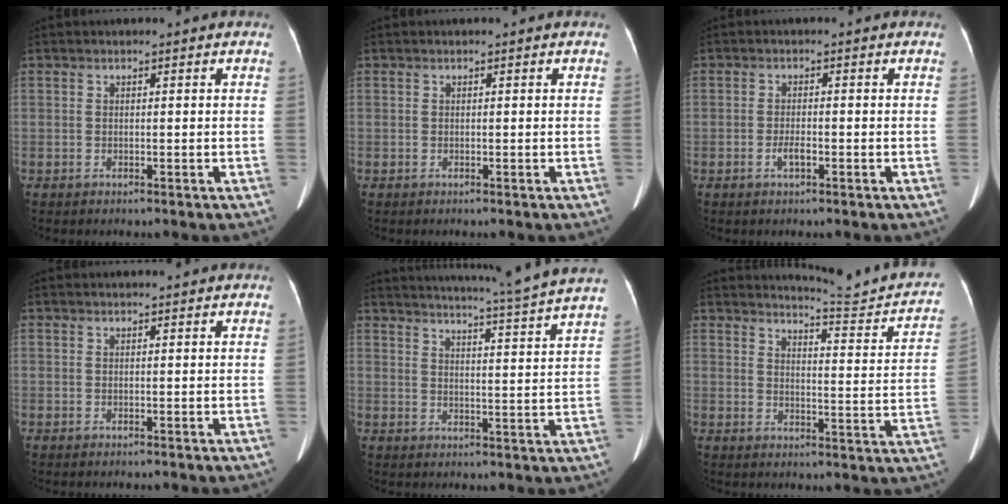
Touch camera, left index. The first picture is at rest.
{"total": 0.0}
{"total": 1.9, "force": [-0.9, 0.5, 1.6], "torque": [-0.033, 0.000, -0.015]}
{"total": 2.2, "force": [2.2, 0.1, 0.4], "torque": [-0.012, 0.015, 0.023]}
{"total": 19.1, "force": [17.4, -2.5, 7.6], "torque": [-0.132, -0.060, 0.213]}
{"total": 11.8, "force": [11.5, -0.4, 2.8], "torque": [-0.027, -0.059, 0.134]}